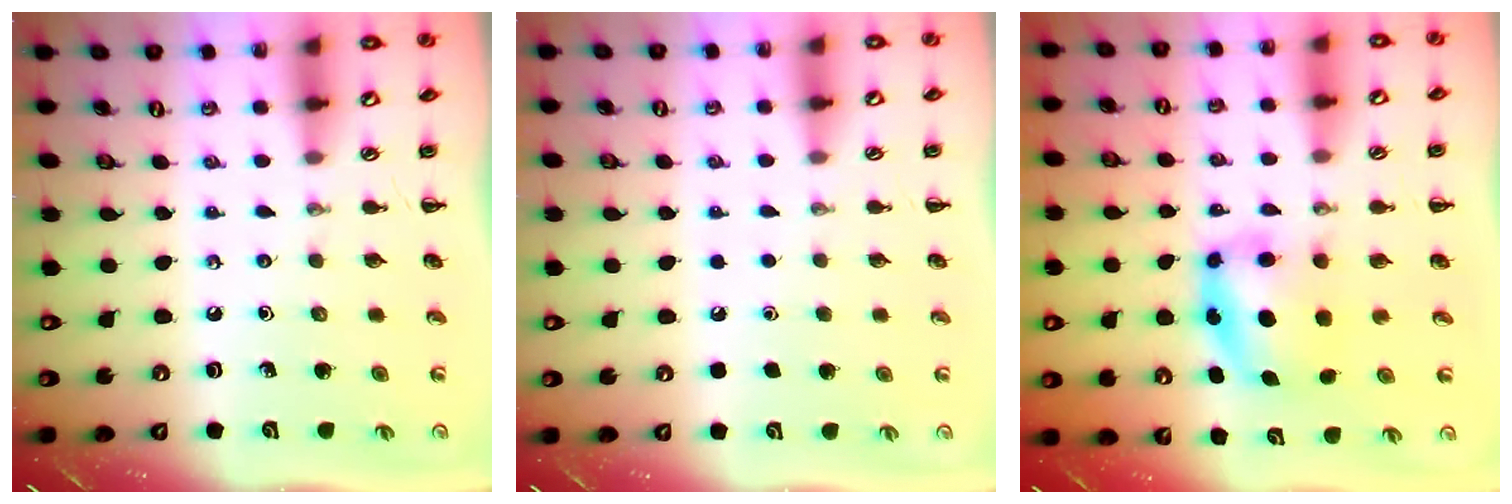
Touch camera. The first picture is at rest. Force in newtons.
{"total": 1.6, "press": 1.6, "slide": 0.1}
{"total": 6.1, "press": 6.1, "slide": 0.8}